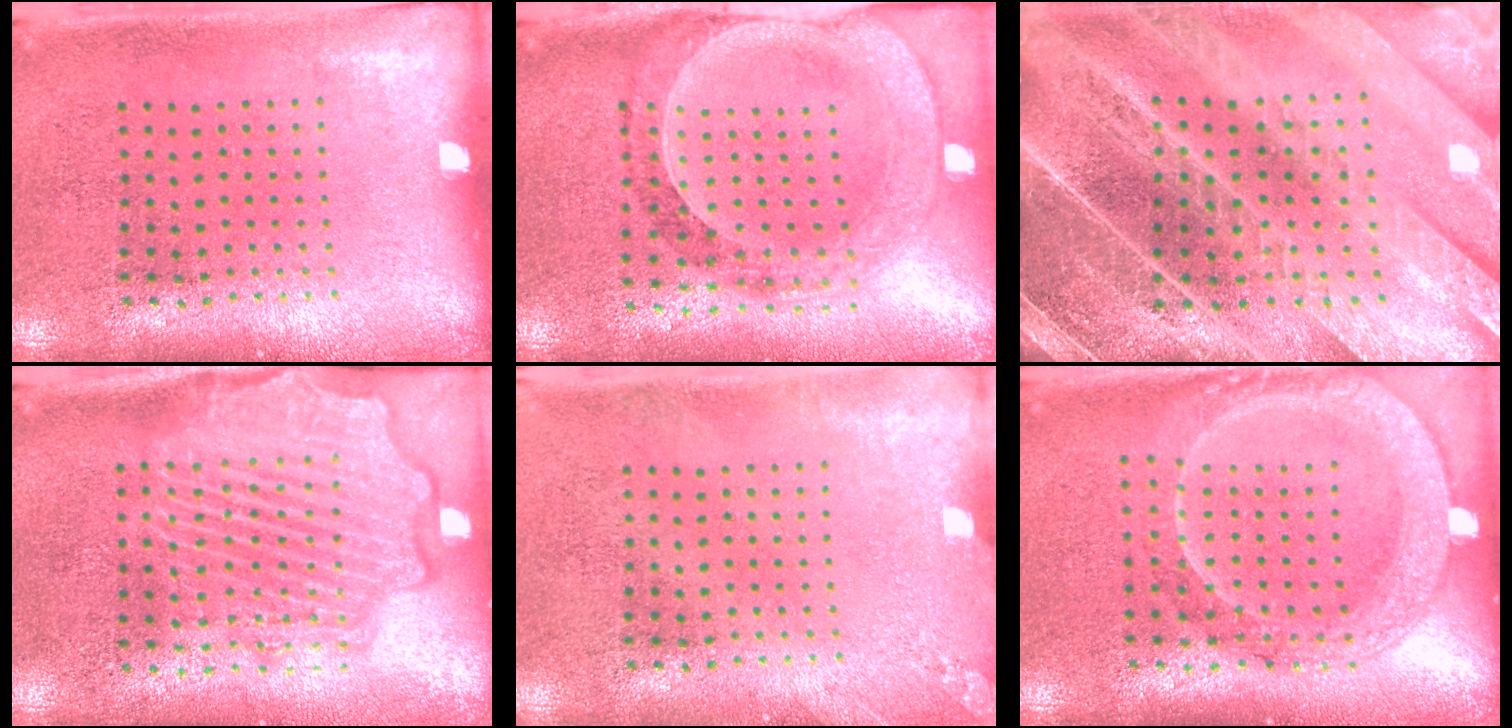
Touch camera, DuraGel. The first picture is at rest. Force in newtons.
{"total": 1.4, "press": 1.4, "slide": 0.3}
{"total": 5.2, "press": 4.4, "slide": 2.7}
{"total": 4.4, "press": 4.3, "slide": 0.5}
{"total": 1.2, "press": 1.2, "slide": 0.1}
{"total": 2.0, "press": 1.9, "slide": 0.8}